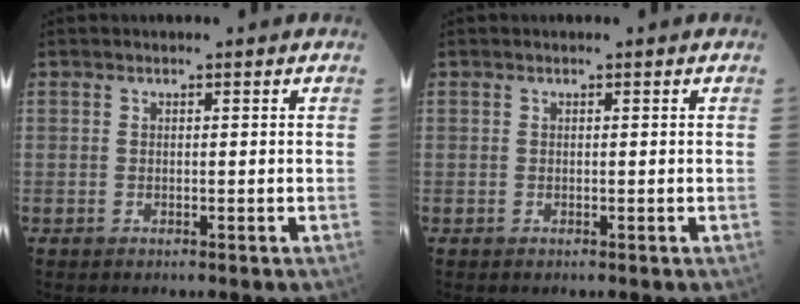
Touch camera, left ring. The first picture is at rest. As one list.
[{"total": 0.0}]